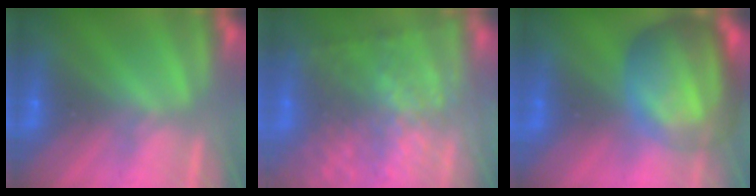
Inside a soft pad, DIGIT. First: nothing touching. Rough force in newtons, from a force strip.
{"total": 9.6}
{"total": 7.0}